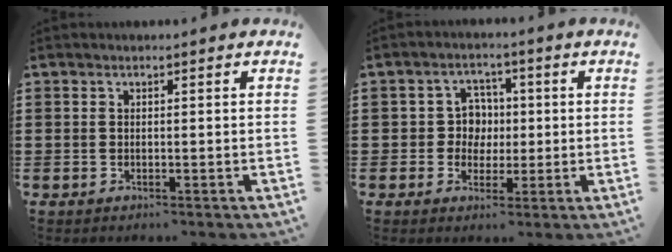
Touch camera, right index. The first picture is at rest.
{"total": 4.6, "force": [0.1, 4.3, 1.5], "torque": [-0.041, 0.011, -0.003]}